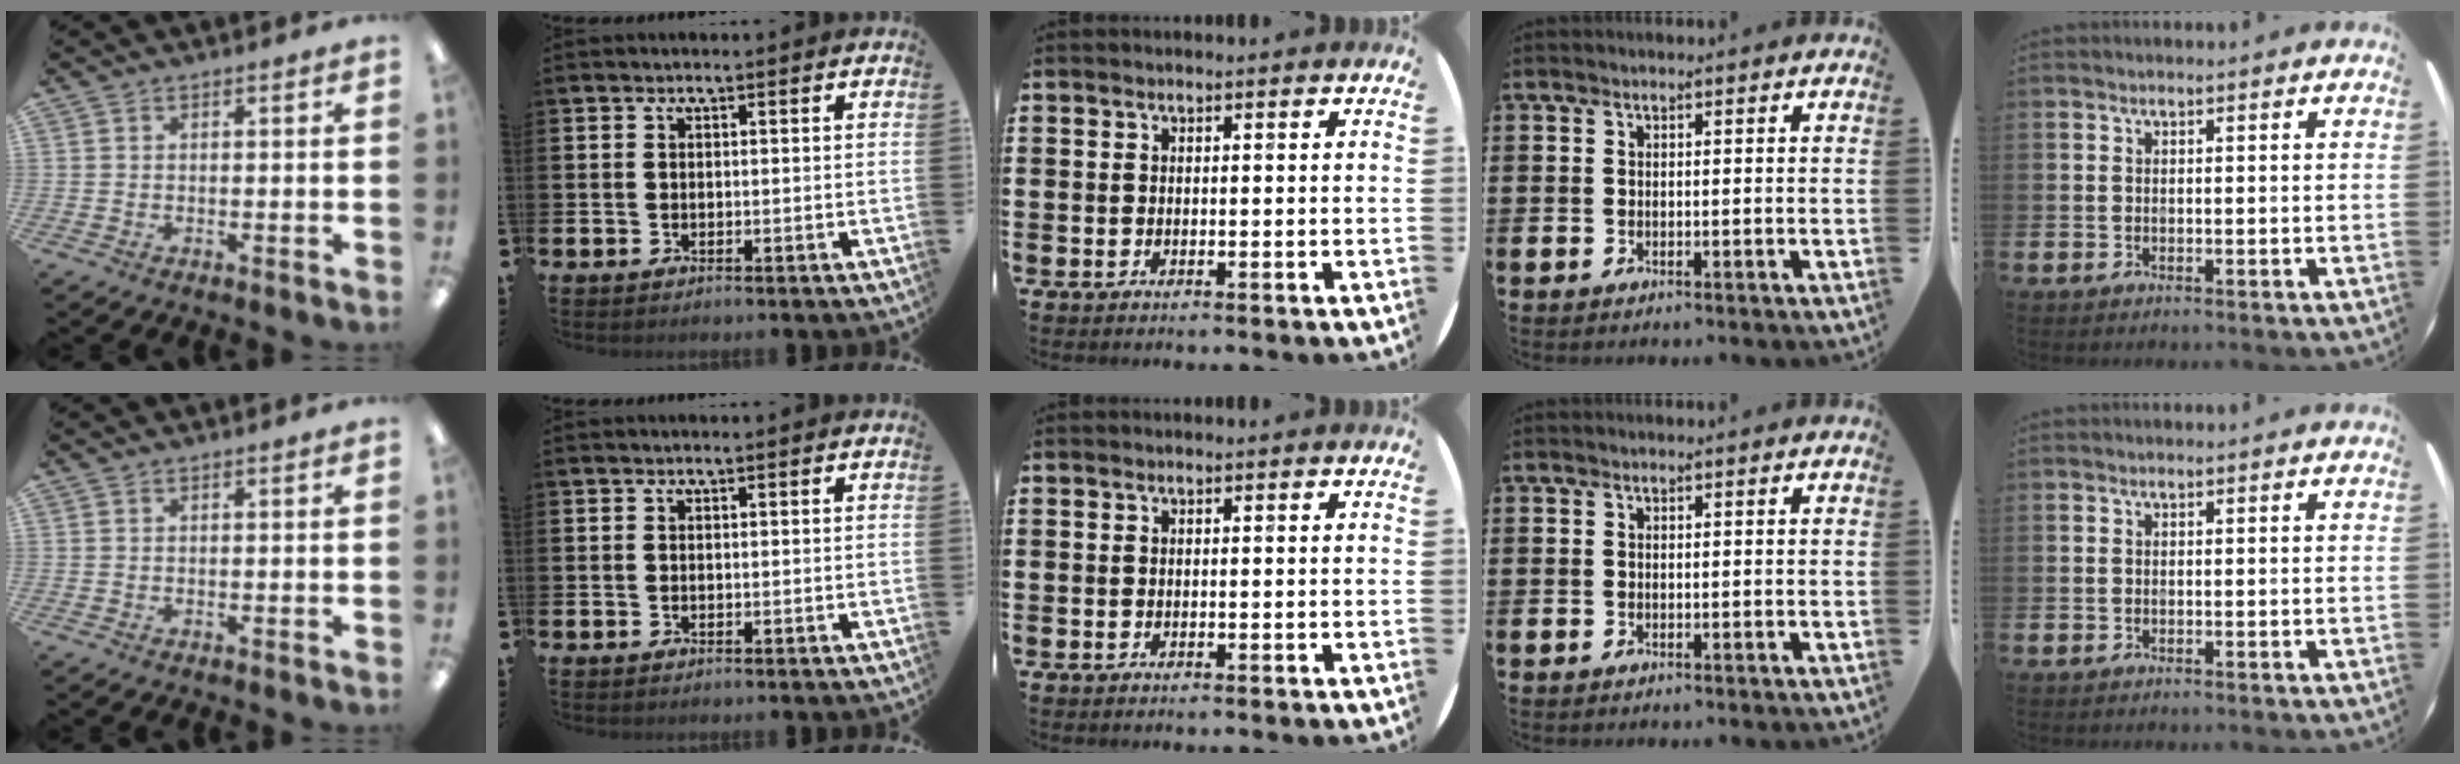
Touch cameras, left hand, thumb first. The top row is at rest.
{}